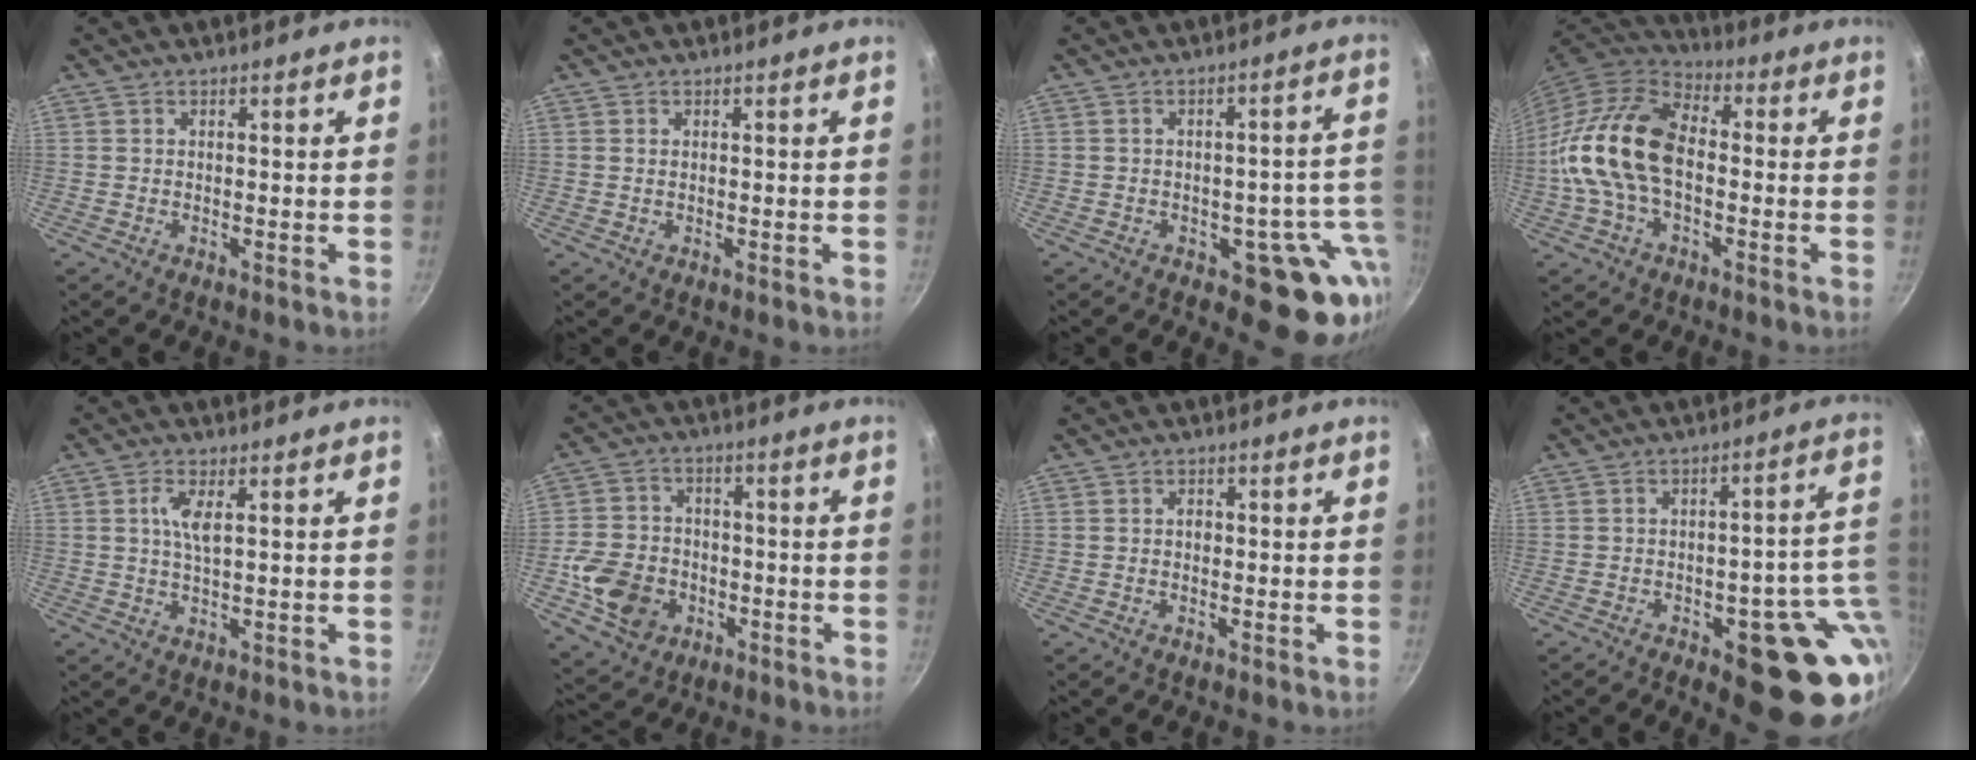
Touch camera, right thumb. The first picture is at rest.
{"total": 0.6, "force": [0.2, 0.3, 0.5], "torque": [-0.009, 0.001, 0.004]}
{"total": 12.5, "force": [-4.2, 7.5, 9.0], "torque": [-0.021, 0.026, -0.044]}
{"total": 17.6, "force": [-1.6, 11.0, 13.7], "torque": [-0.251, 0.038, -0.044]}
{"total": 3.9, "force": [1.1, 1.1, 3.6], "torque": [-0.075, 0.000, 0.022]}
{"total": 11.6, "force": [-3.7, 9.4, 5.8], "torque": [-0.092, 0.024, -0.062]}
{"total": 1.2, "force": [-0.1, 0.9, 0.7], "torque": [-0.010, 0.004, -0.003]}
{"total": 18.4, "force": [-4.7, 8.1, 15.8], "torque": [-0.129, 0.015, -0.056]}